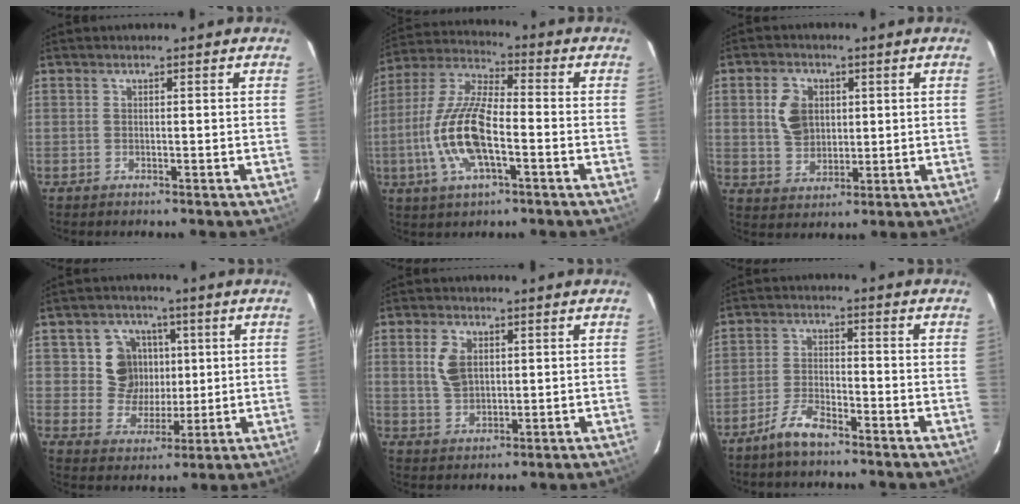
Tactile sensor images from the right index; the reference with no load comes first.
{"total": 14.7, "force": [-4.0, 5.3, 13.1], "torque": [-0.276, 0.000, -0.080]}
{"total": 7.3, "force": [1.7, 5.5, 4.5], "torque": [-0.088, 0.010, 0.037]}
{"total": 9.2, "force": [2.1, 8.7, 2.2], "torque": [-0.054, 0.008, 0.038]}
{"total": 6.1, "force": [1.7, 4.0, 4.3], "torque": [-0.085, 0.008, 0.038]}
{"total": 5.6, "force": [-4.5, 1.3, 3.0], "torque": [-0.076, 0.004, -0.086]}